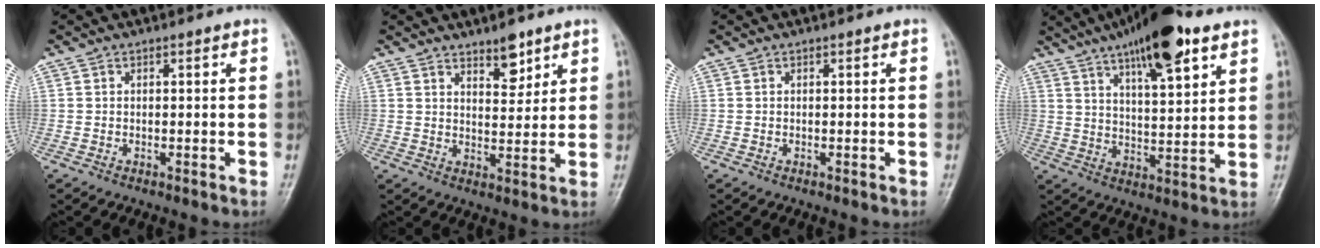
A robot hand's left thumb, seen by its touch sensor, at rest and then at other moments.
{"total": 4.0, "force": [3.3, 1.6, 1.4], "torque": [-0.003, -0.029, 0.056]}
{"total": 0.0}
{"total": 17.2, "force": [10.2, 5.1, 12.9], "torque": [-0.179, -0.035, 0.163]}